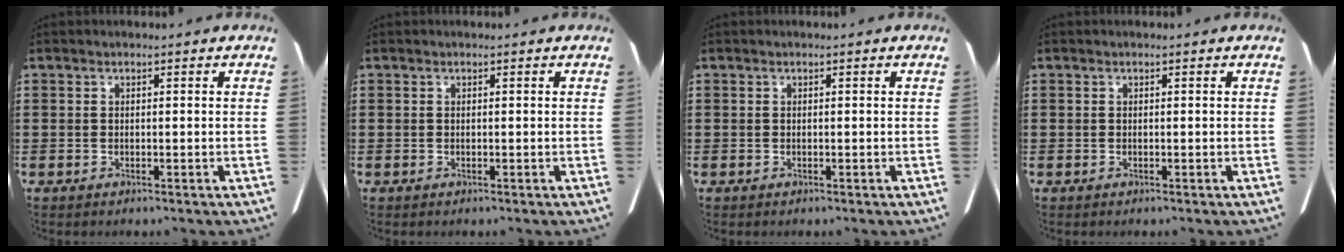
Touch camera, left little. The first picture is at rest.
{"total": 0.0}
{"total": 0.0}
{"total": 0.0}